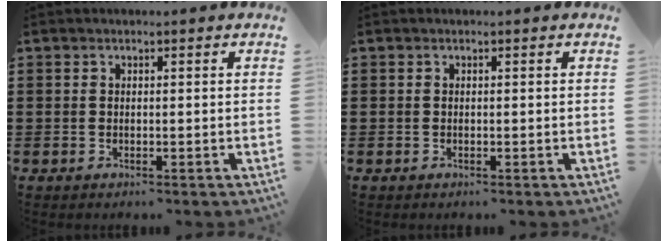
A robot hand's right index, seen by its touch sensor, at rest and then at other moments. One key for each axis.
{"total": 0.0}